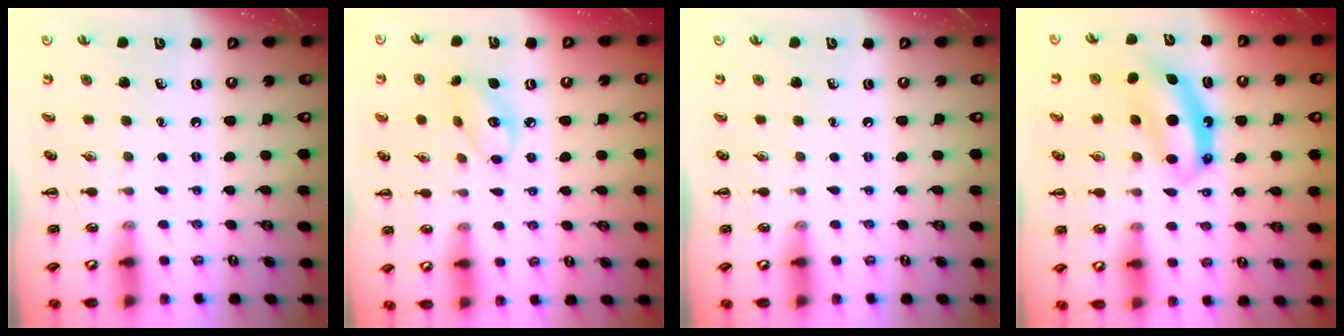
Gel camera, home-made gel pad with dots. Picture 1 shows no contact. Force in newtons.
{"total": 6.4, "press": 6.4, "slide": 0.6}
{"total": 0.0}
{"total": 6.9, "press": 6.9, "slide": 0.7}